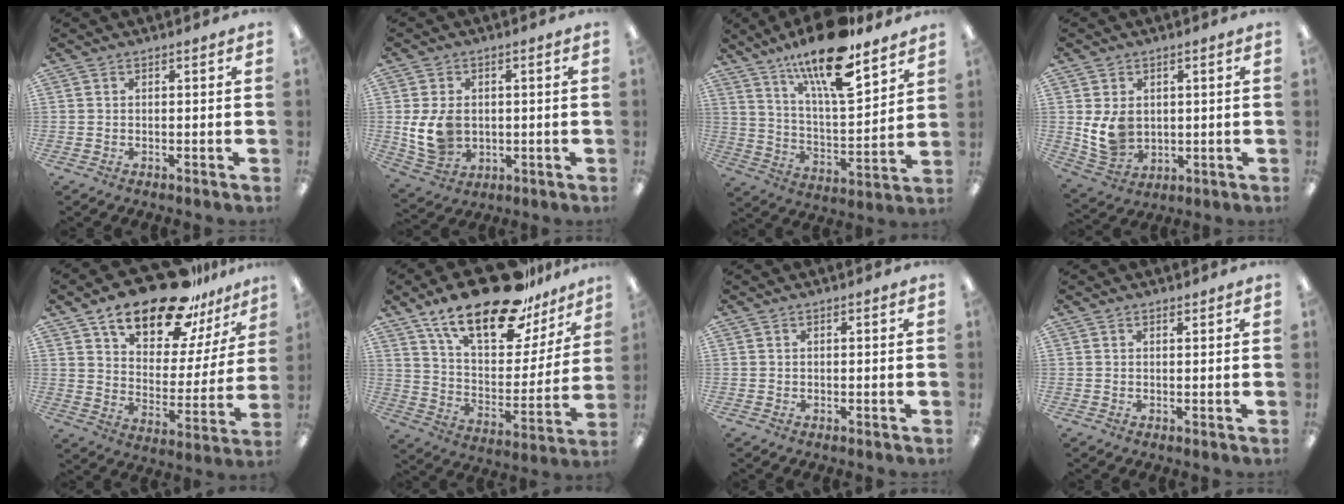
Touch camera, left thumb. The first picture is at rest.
{"total": 9.3, "force": [0.0, 7.2, 5.9], "torque": [-0.124, 0.006, 0.003]}
{"total": 19.0, "force": [13.7, 5.2, 12.1], "torque": [-0.208, -0.083, 0.226]}
{"total": 8.1, "force": [1.1, 6.7, 4.5], "torque": [-0.093, -0.001, 0.023]}
{"total": 21.2, "force": [15.8, 8.7, 11.2], "torque": [-0.179, -0.096, 0.269]}
{"total": 24.2, "force": [17.3, 9.3, 14.1], "torque": [-0.223, -0.112, 0.296]}
{"total": 0.0}
{"total": 0.6, "force": [0.6, 0.1, 0.2], "torque": [-0.005, 0.001, 0.010]}